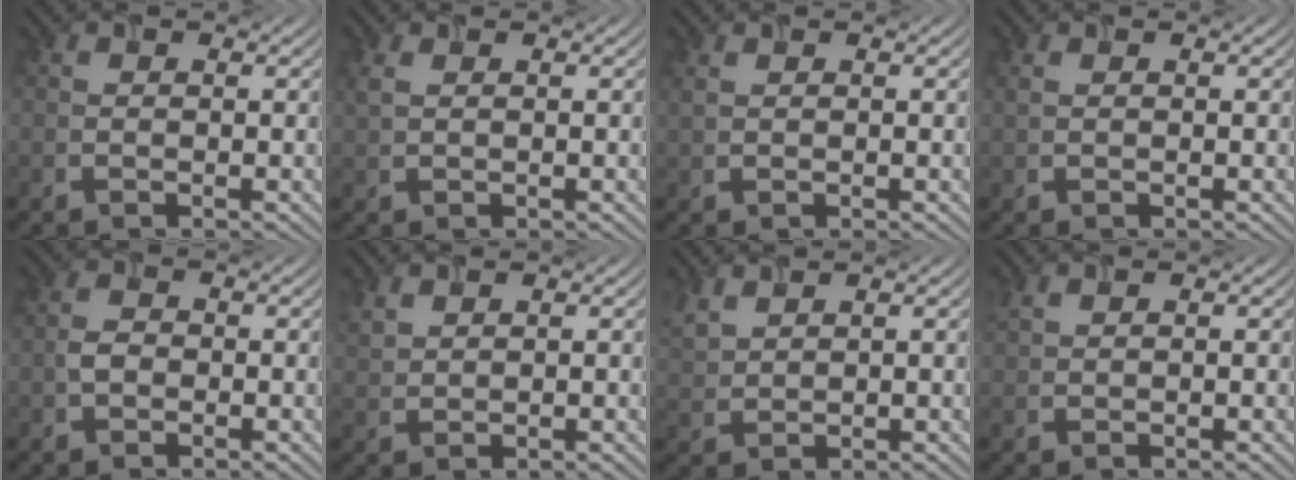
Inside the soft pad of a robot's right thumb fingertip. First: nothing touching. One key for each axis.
{"total": 1.4, "fx": 0.7, "fy": 0.7, "fz": 1.0, "tx": -0.032, "ty": 0.002, "tz": 0.017}
{"total": 0.8, "fx": 0.6, "fy": 0.3, "fz": 0.5, "tx": -0.021, "ty": 0.000, "tz": 0.015}
{"total": 0.6, "fx": 0.3, "fy": 0.2, "fz": 0.4, "tx": -0.015, "ty": 0.001, "tz": 0.008}
{"total": 1.7, "fx": -0.5, "fy": 1.3, "fz": 1.0, "tx": -0.024, "ty": 0.001, "tz": -0.015}
{"total": 2.0, "fx": 1.5, "fy": 0.9, "fz": 0.9, "tx": -0.030, "ty": 0.003, "tz": 0.040}
{"total": 3.2, "fx": 2.5, "fy": 1.1, "fz": 1.7, "tx": -0.052, "ty": 0.007, "tz": 0.059}
{"total": 1.3, "fx": 1.1, "fy": 0.3, "fz": 0.7, "tx": -0.025, "ty": 0.005, "tz": 0.028}